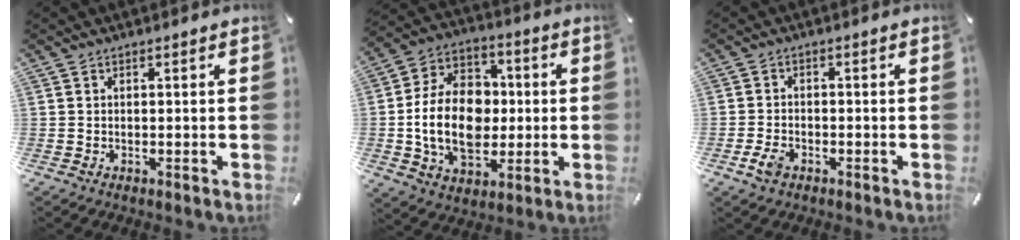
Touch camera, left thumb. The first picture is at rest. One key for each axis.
{"total": 18.3, "fx": -1.3, "fy": 13.6, "fz": 12.3, "tx": -0.254, "ty": 0.008, "tz": -0.025}
{"total": 3.6, "fx": -1.9, "fy": 2.3, "fz": 2.0, "tx": -0.053, "ty": 0.001, "tz": -0.039}